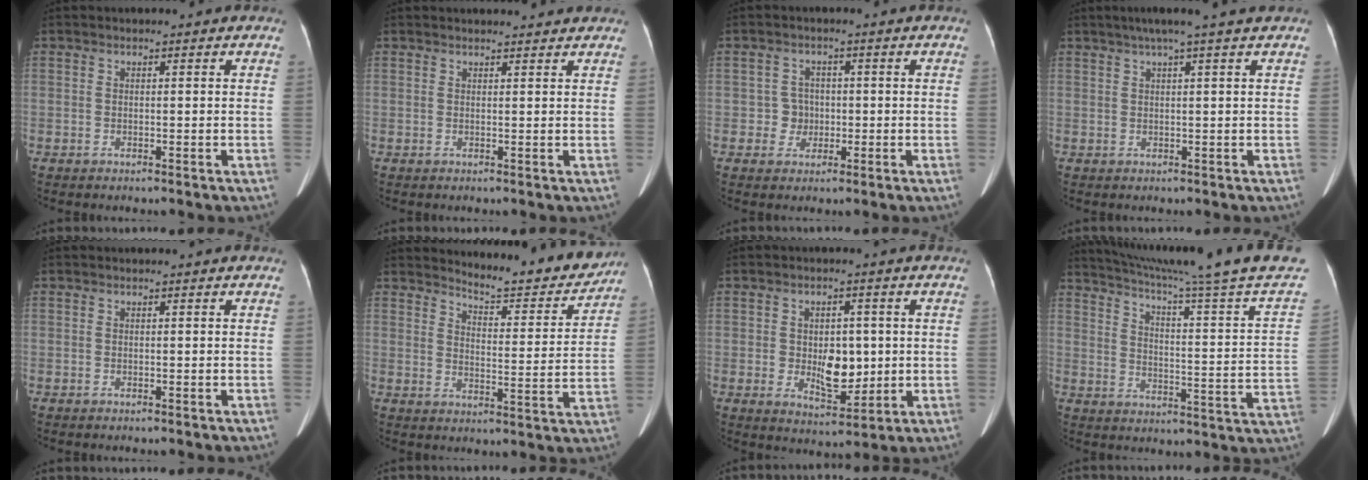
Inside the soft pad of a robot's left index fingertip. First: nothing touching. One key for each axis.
{"total": 4.7, "fx": 4.6, "fy": 0.6, "fz": 1.0, "tx": -0.012, "ty": 0.020, "tz": 0.050}
{"total": 3.1, "fx": -0.5, "fy": 3.0, "fz": 0.1, "tx": 0.004, "ty": 0.008, "tz": -0.005}
{"total": 5.1, "fx": 3.6, "fy": -1.2, "fz": 3.4, "tx": -0.052, "ty": 0.020, "tz": 0.058}
{"total": 0.0}
{"total": 12.1, "fx": 11.8, "fy": 1.4, "fz": 2.7, "tx": -0.034, "ty": -0.030, "tz": 0.151}
{"total": 6.7, "fx": -0.2, "fy": 4.0, "fz": 5.4, "tx": -0.086, "ty": -0.001, "tz": 0.006}
{"total": 25.5, "fx": 22.3, "fy": -2.9, "fz": 12.0, "tx": -0.196, "ty": -0.078, "tz": 0.290}